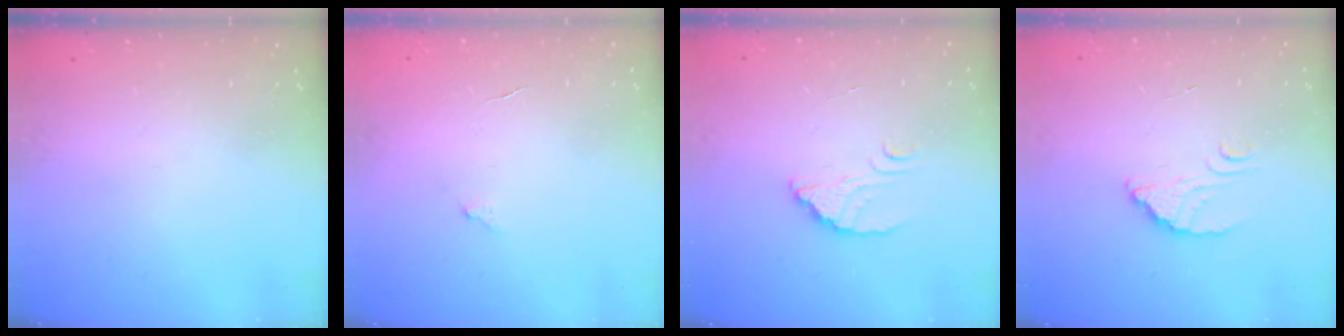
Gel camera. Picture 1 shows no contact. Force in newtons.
{"total": 3.0, "press": 3.0, "slide": 0.3}
{"total": 2.5, "press": 2.5, "slide": 0.1}
{"total": 2.6, "press": 2.6, "slide": 0.1}